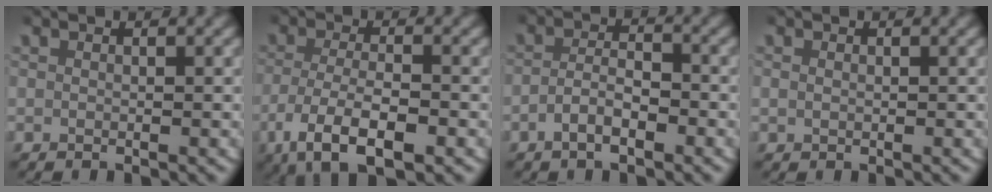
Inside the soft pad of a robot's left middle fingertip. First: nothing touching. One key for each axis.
{"total": 6.7, "fx": -3.5, "fy": 2.8, "fz": 5.0, "tx": -0.103, "ty": -0.021, "tz": -0.045}
{"total": 3.0, "fx": -1.9, "fy": 1.3, "fz": 1.9, "tx": -0.027, "ty": -0.001, "tz": -0.037}
{"total": 0.5, "fx": 0.0, "fy": 0.4, "fz": 0.3, "tx": -0.008, "ty": -0.002, "tz": 0.004}